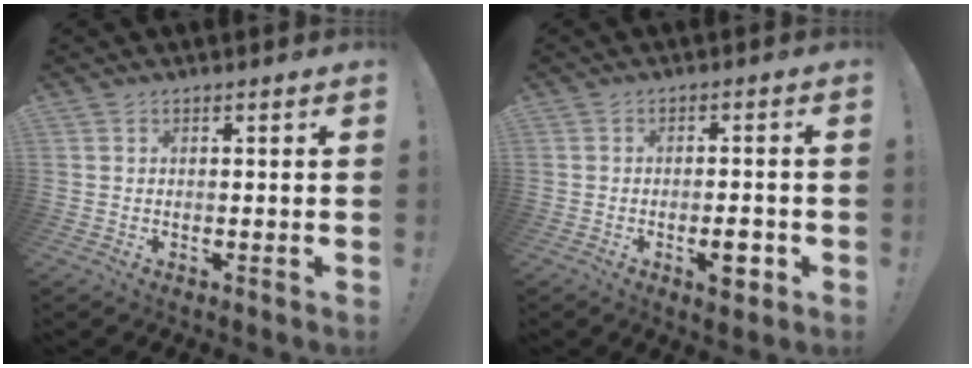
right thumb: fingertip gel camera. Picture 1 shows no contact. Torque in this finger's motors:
{"motor_torque": [0.40, 0.86, 0.35, -0.31, -0.01]}